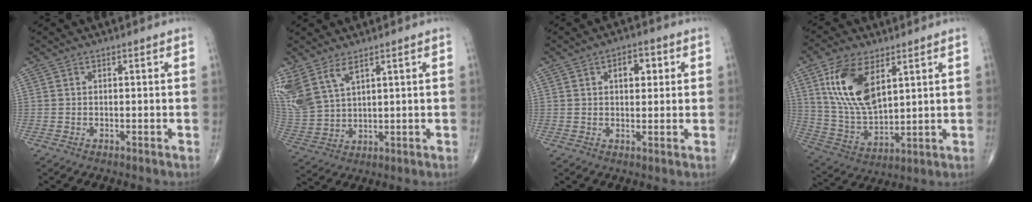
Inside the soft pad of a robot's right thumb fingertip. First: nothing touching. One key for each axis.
{"total": 11.5, "fx": 6.7, "fy": 5.7, "fz": 7.4, "tx": -0.180, "ty": -0.021, "tz": 0.153}
{"total": 5.2, "fx": 1.7, "fy": 2.9, "fz": 3.9, "tx": -0.039, "ty": 0.001, "tz": 0.021}
{"total": 14.9, "fx": 6.3, "fy": 7.5, "fz": 11.3, "tx": -0.213, "ty": -0.024, "tz": 0.133}